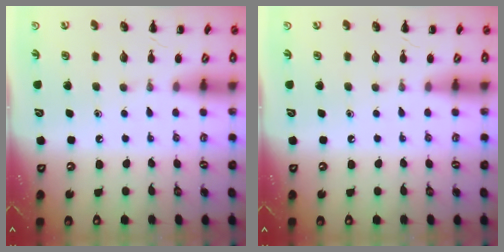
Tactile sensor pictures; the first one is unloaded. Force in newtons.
{"total": 0.0}